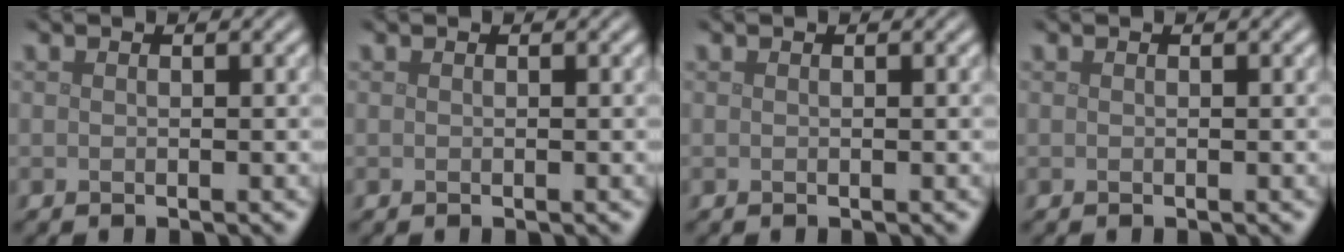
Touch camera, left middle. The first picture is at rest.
{"total": 0.0}
{"total": 0.0}
{"total": 0.0}